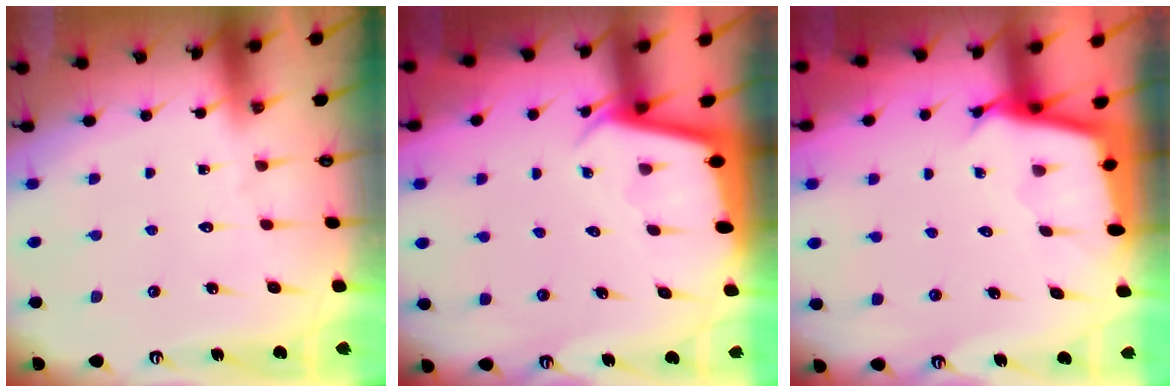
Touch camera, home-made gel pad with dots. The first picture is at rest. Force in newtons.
{"total": 2.3, "press": 2.3, "slide": 0.1}
{"total": 2.5, "press": 2.5, "slide": 0.1}